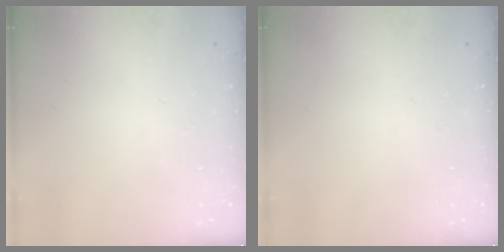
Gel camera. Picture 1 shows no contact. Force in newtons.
{"total": 0.0}